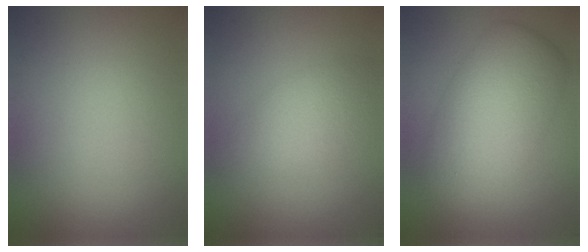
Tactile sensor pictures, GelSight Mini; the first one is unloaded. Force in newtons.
{"total": 2.4, "press": 2.4, "slide": 0.0}
{"total": 7.4, "press": 7.4, "slide": 0.1}